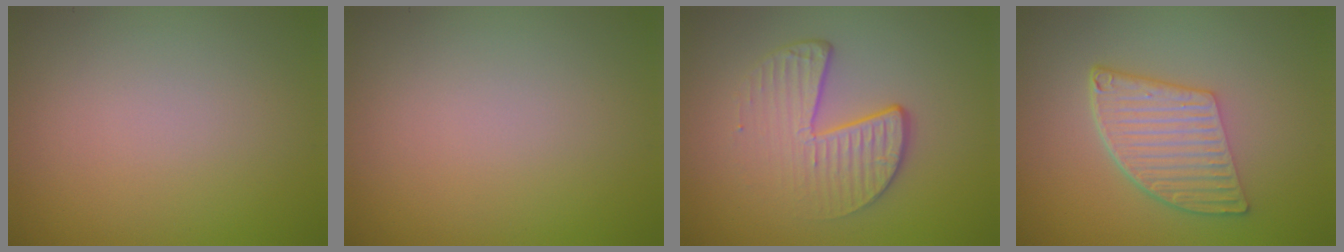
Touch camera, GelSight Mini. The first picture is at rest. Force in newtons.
{"total": 0.0}
{"total": 4.4, "press": 2.8, "slide": 3.4}
{"total": 5.7, "press": 4.2, "slide": 3.8}